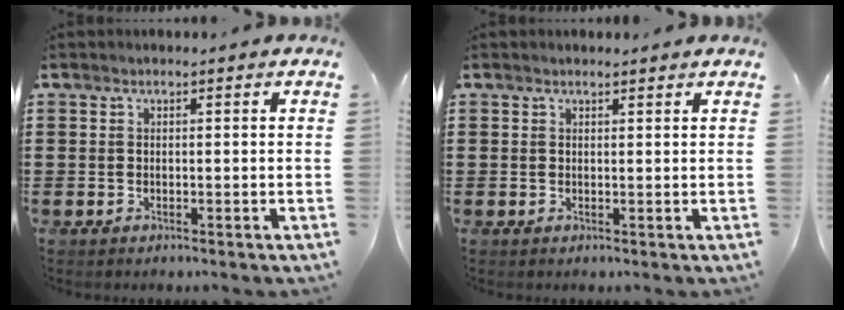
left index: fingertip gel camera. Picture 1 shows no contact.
{"total": 0.7, "force": [0.7, 0.1, 0.2], "torque": [-0.005, 0.000, 0.014]}